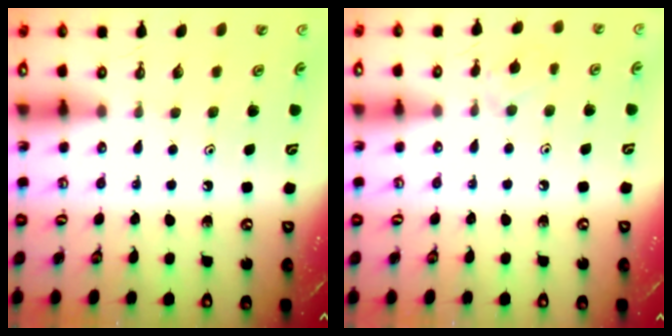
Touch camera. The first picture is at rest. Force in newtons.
{"total": 7.3, "press": 7.3, "slide": 0.7}